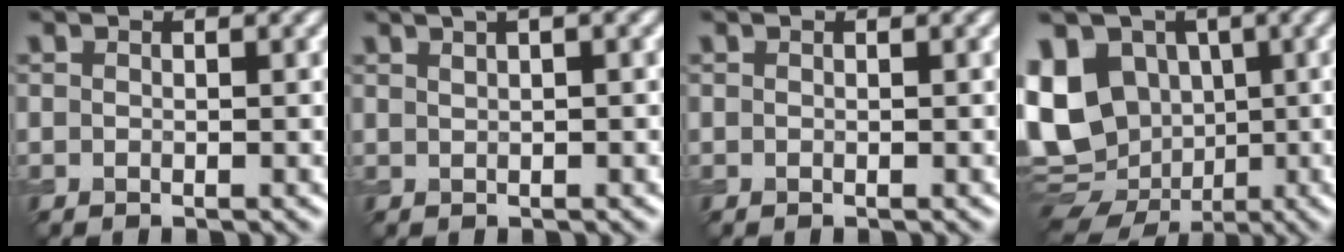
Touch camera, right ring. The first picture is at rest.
{"total": 2.4, "force": [1.6, 0.6, 1.7], "torque": [-0.020, -0.001, 0.024]}
{"total": 0.0}
{"total": 14.9, "force": [-1.6, 12.1, 8.5], "torque": [-0.187, 0.000, -0.034]}